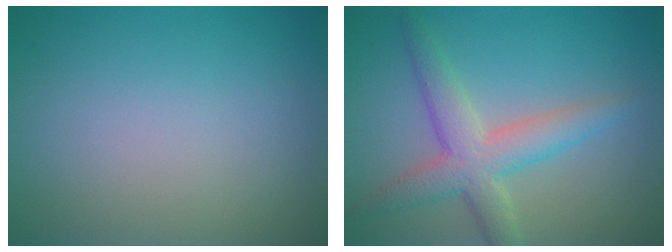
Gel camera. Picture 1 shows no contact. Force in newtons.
{"total": 4.6, "press": 4.6, "slide": 0.0}